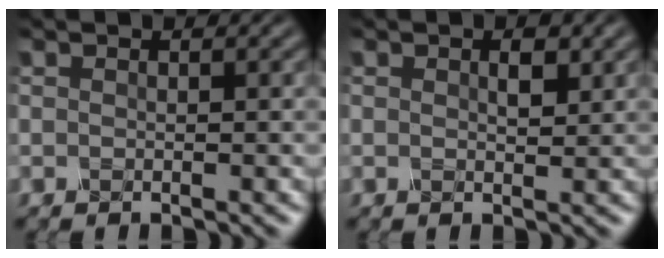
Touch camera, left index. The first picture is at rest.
{"total": 1.1, "force": [0.5, 0.3, 1.0], "torque": [-0.020, 0.000, 0.017]}